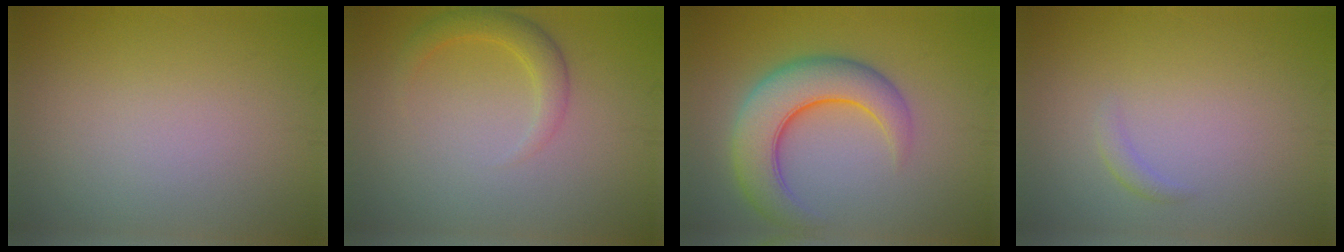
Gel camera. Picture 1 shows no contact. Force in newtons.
{"total": 2.3, "press": 2.3, "slide": 0.1}
{"total": 7.1, "press": 7.1, "slide": 0.4}
{"total": 0.9, "press": 0.9, "slide": 0.0}